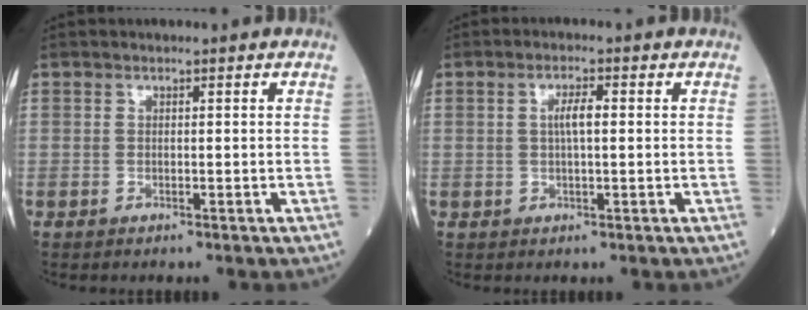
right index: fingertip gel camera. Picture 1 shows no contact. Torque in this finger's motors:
{"motor_torque": [0.03, -0.04, 0.07, 0.03]}